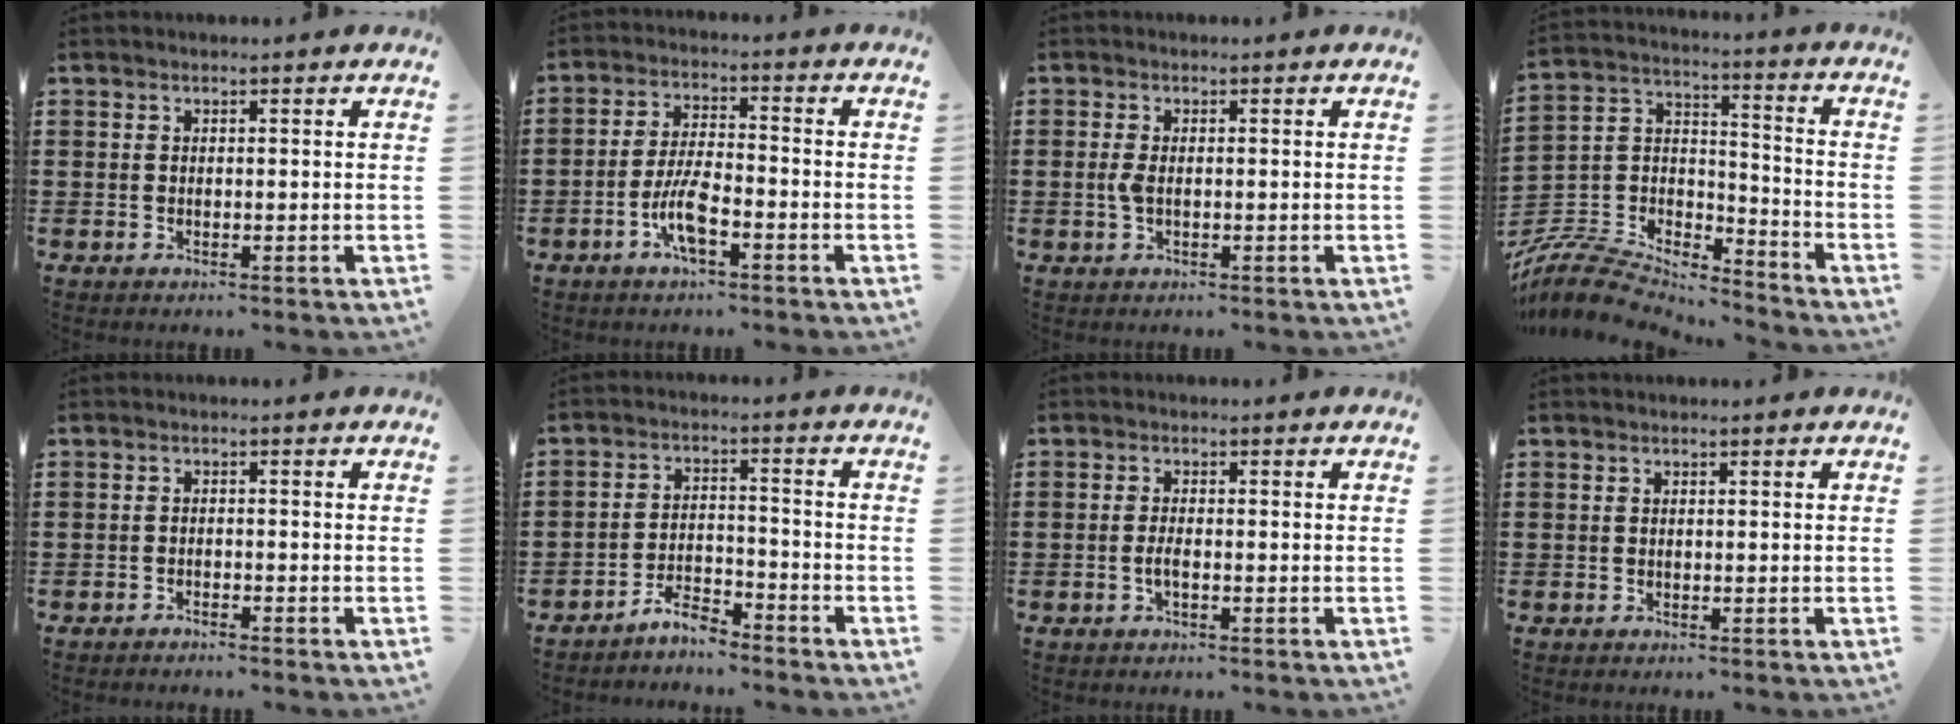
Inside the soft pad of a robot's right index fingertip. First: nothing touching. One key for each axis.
{"total": 6.4, "fx": -3.2, "fy": 1.8, "fz": 5.3, "tx": -0.128, "ty": -0.009, "tz": -0.066}
{"total": 1.9, "fx": -0.2, "fy": 0.8, "fz": 1.8, "tx": -0.048, "ty": -0.005, "tz": -0.010}
{"total": 8.7, "fx": -8.1, "fy": 2.2, "fz": 2.4, "tx": -0.068, "ty": 0.001, "tz": -0.165}
{"total": 1.2, "fx": -1.2, "fy": -0.1, "fz": 0.1, "tx": -0.005, "ty": -0.001, "tz": -0.024}
{"total": 4.3, "fx": -4.1, "fy": 0.8, "fz": 0.9, "tx": -0.026, "ty": 0.008, "tz": -0.084}
{"total": 1.7, "fx": -0.6, "fy": 0.4, "fz": 1.6, "tx": -0.037, "ty": -0.002, "tz": -0.013}
{"total": 0.0}